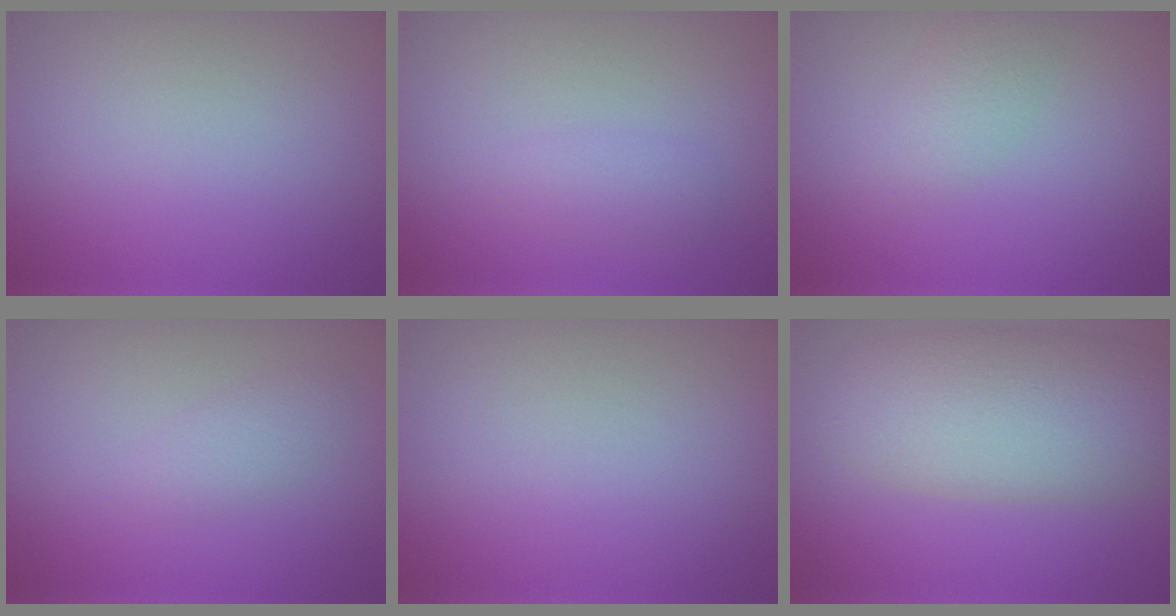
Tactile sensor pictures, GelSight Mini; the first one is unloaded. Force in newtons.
{"total": 1.5, "press": 1.4, "slide": 0.1}
{"total": 2.2, "press": 2.2, "slide": 0.2}
{"total": 1.6, "press": 1.6, "slide": 0.1}
{"total": 0.0}
{"total": 8.0, "press": 8.0, "slide": 0.5}